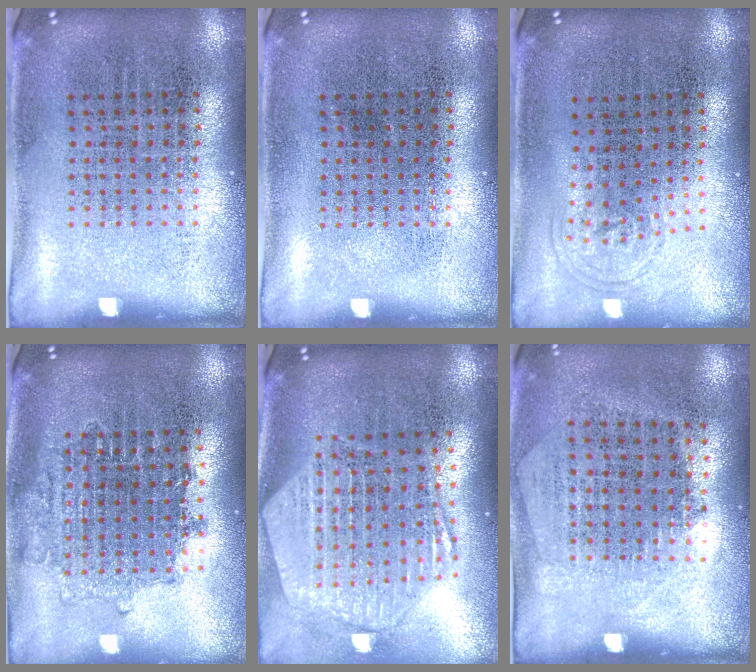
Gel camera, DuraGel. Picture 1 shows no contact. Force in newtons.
{"total": 0.0}
{"total": 0.7, "press": 0.6, "slide": 0.5}
{"total": 1.6, "press": 1.3, "slide": 0.9}
{"total": 2.8, "press": 2.3, "slide": 1.6}
{"total": 1.2, "press": 1.0, "slide": 0.6}